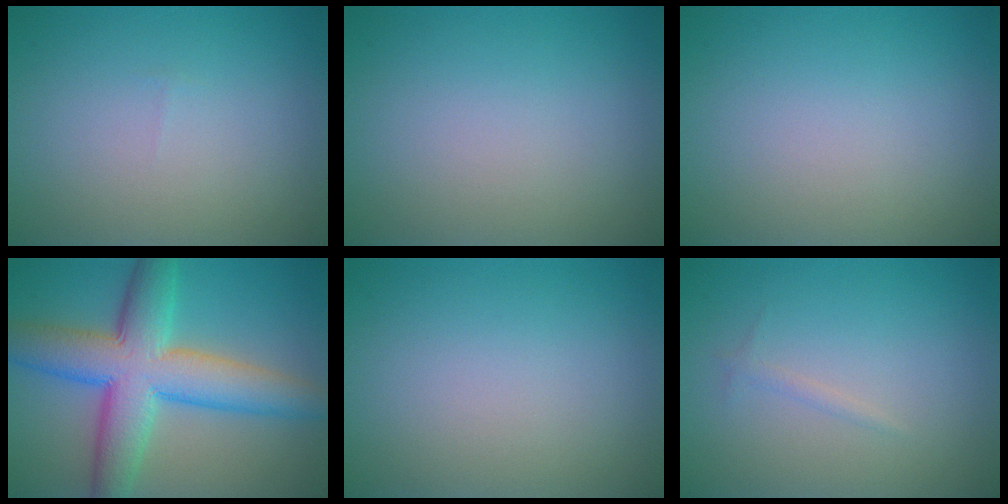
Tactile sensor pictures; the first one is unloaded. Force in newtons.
{"total": 0.0}
{"total": 0.0}
{"total": 9.7, "press": 9.6, "slide": 0.2}
{"total": 0.0}
{"total": 0.6, "press": 0.6, "slide": 0.1}